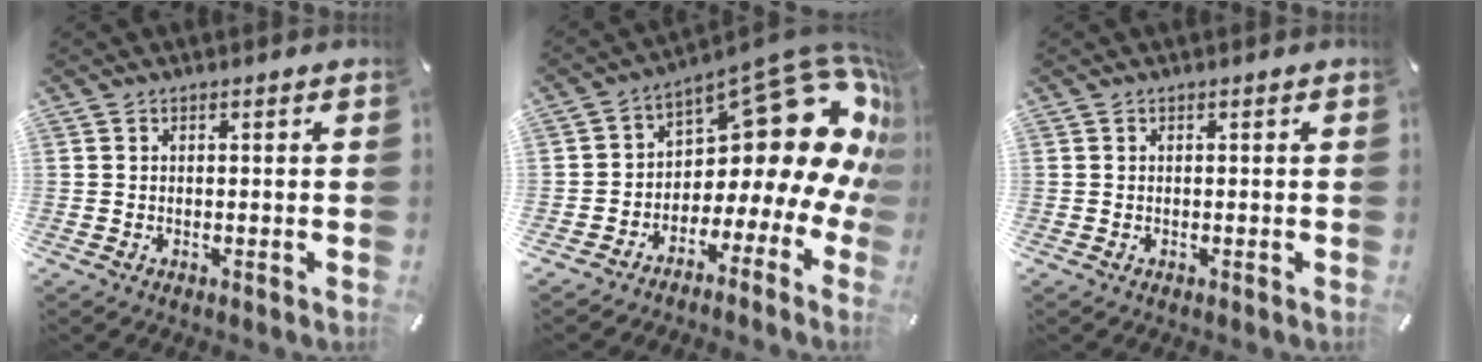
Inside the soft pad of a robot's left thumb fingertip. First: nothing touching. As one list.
[{"total": 17.3, "force": [8.8, 9.4, 11.6], "torque": [-0.144, -0.084, 0.155]}, {"total": 0.0}]